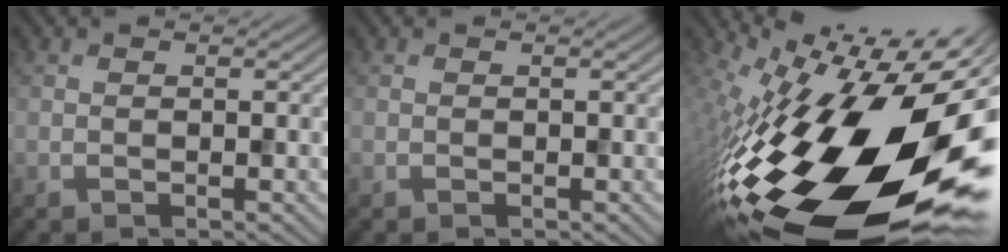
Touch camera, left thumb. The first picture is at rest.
{"total": 0.0}
{"total": 21.4, "force": [-3.4, 9.4, 18.9], "torque": [-0.351, -0.048, -0.058]}